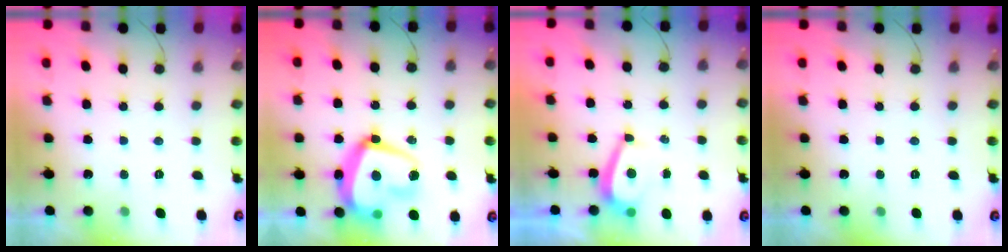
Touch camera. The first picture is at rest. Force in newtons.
{"total": 22.4, "press": 22.3, "slide": 2.2}
{"total": 4.7, "press": 4.6, "slide": 0.6}
{"total": 0.0}